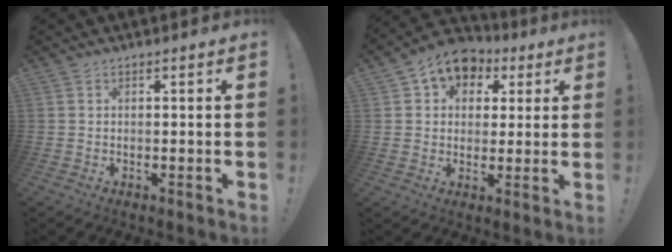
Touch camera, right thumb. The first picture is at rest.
{"total": 9.5, "force": [4.5, 7.3, 4.0], "torque": [-0.060, -0.017, 0.089]}